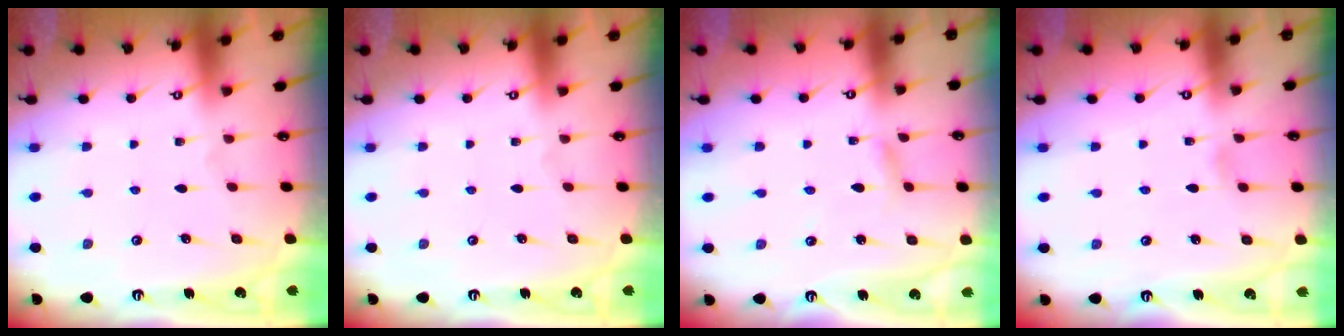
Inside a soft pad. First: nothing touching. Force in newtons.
{"total": 0.0}
{"total": 2.5, "press": 2.5, "slide": 0.2}
{"total": 2.5, "press": 2.5, "slide": 0.2}